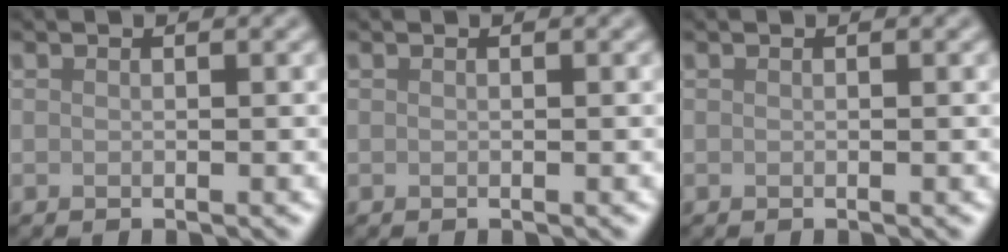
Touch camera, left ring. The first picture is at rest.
{"total": 0.0}
{"total": 0.0}